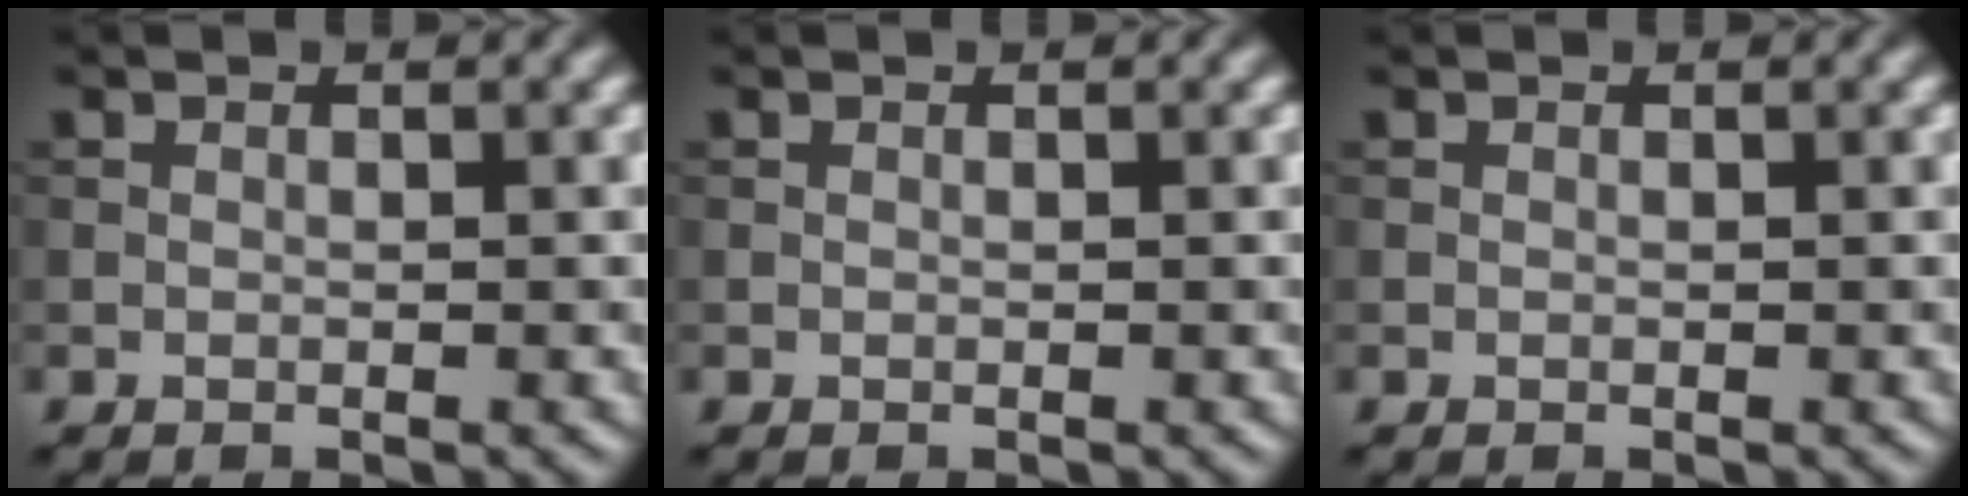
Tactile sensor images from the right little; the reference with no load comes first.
{"total": 0.0}
{"total": 0.0}